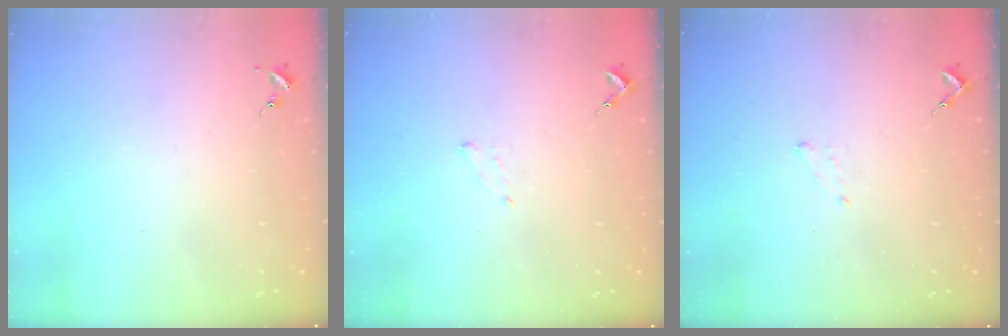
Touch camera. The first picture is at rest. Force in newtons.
{"total": 4.1, "press": 4.1, "slide": 0.5}
{"total": 4.1, "press": 4.1, "slide": 0.5}